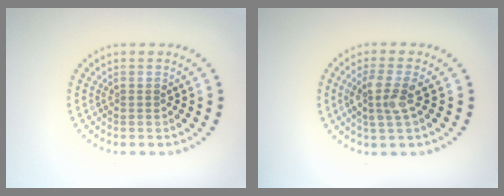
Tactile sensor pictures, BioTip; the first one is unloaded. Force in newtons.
{"total": 2.9, "press": 2.6, "slide": 1.3}